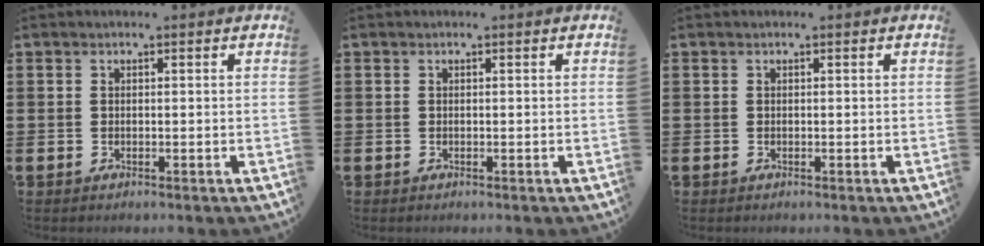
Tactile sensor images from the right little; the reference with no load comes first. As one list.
[{"total": 0.0}, {"total": 0.0}]